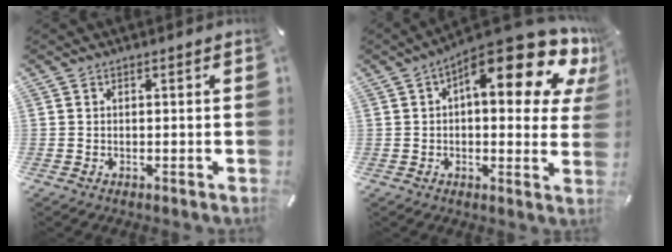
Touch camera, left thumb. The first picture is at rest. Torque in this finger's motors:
{"motor_torque": [2.10, 2.14, 1.52, -1.25, 0.37]}